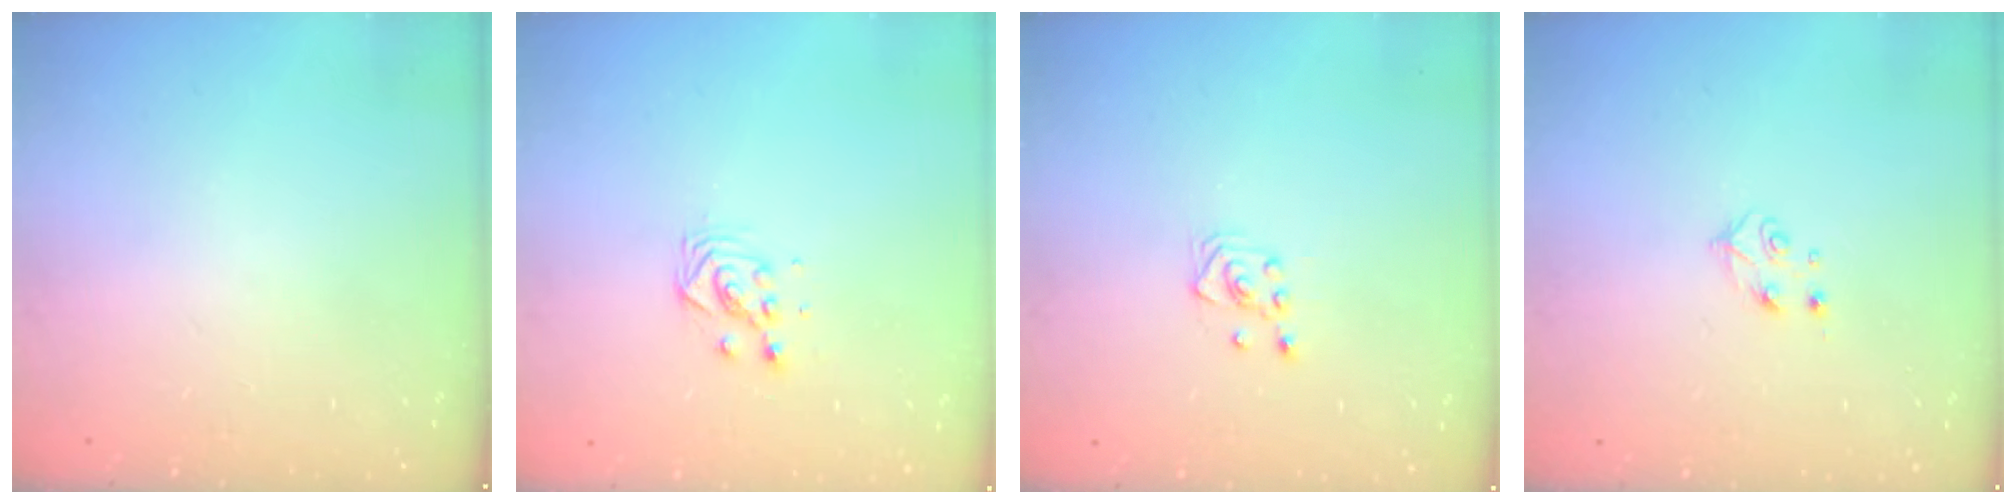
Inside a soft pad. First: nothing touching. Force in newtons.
{"total": 3.4, "press": 3.4, "slide": 0.2}
{"total": 3.0, "press": 2.6, "slide": 1.5}
{"total": 4.2, "press": 4.1, "slide": 0.6}